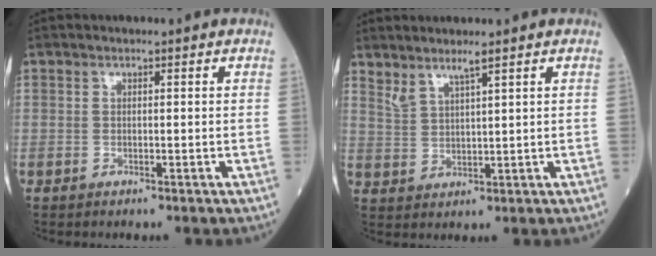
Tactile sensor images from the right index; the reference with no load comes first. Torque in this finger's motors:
{"motor_torque": [-0.10, 0.19, 0.01, 0.02]}